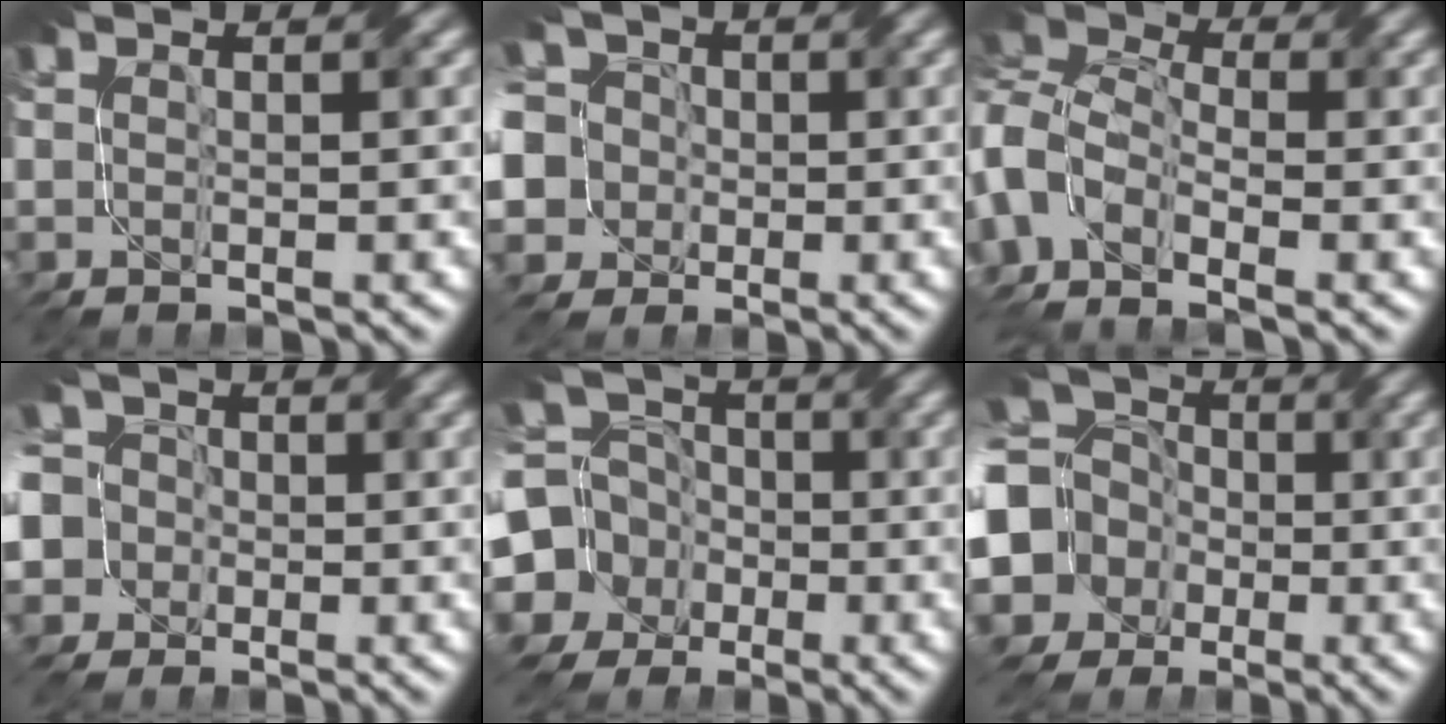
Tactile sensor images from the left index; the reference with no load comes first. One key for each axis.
{"total": 10.9, "fx": -1.6, "fy": 10.0, "fz": 4.1, "tx": -0.108, "ty": 0.006, "tz": -0.057}
{"total": 8.7, "fx": -3.3, "fy": 5.6, "fz": 5.8, "tx": -0.139, "ty": 0.001, "tz": -0.070}
{"total": 9.8, "fx": -2.1, "fy": 9.0, "fz": 3.2, "tx": -0.084, "ty": 0.005, "tz": -0.071}
{"total": 11.2, "fx": -2.3, "fy": 10.5, "fz": 3.3, "tx": -0.116, "ty": -0.013, "tz": -0.068}
{"total": 15.9, "fx": -1.0, "fy": 14.6, "fz": 6.0, "tx": -0.180, "ty": 0.009, "tz": -0.059}